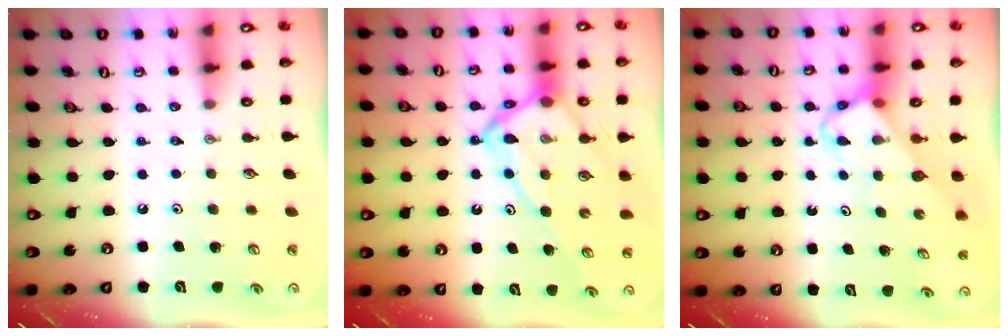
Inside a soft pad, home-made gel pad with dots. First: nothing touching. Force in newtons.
{"total": 15.6, "press": 15.6, "slide": 1.5}
{"total": 3.7, "press": 3.7, "slide": 0.1}